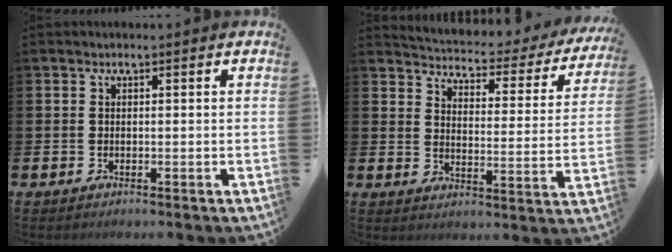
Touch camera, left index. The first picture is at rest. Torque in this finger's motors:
{"motor_torque": [0.96, -1.18, 0.10, 0.00]}